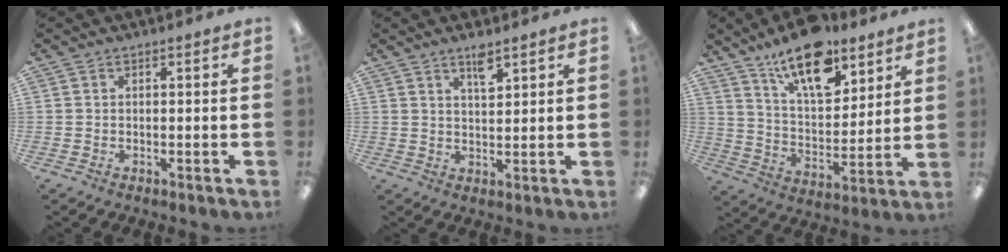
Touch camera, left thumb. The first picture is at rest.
{"total": 4.6, "force": [3.3, 1.3, 2.9], "torque": [-0.050, -0.011, 0.056]}
{"total": 17.1, "force": [12.3, 7.3, 9.5], "torque": [-0.159, -0.063, 0.213]}